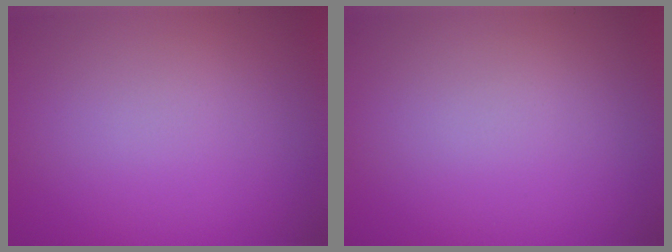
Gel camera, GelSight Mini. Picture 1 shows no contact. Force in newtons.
{"total": 0.0}